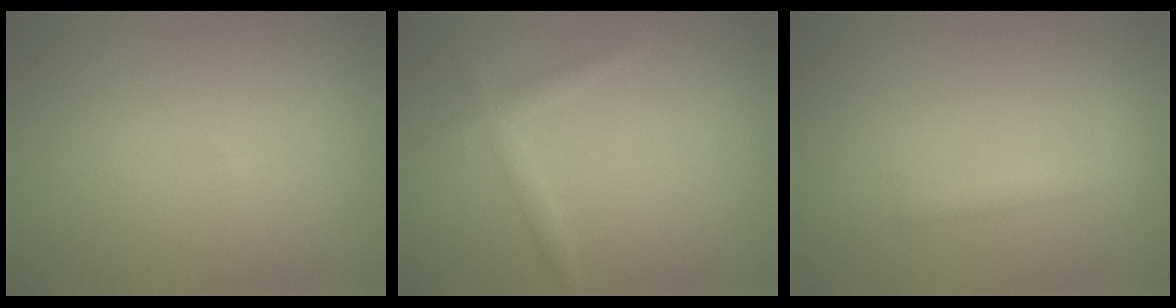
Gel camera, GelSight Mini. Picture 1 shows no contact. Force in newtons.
{"total": 1.6, "press": 1.6, "slide": 0.1}
{"total": 1.6, "press": 1.6, "slide": 0.1}